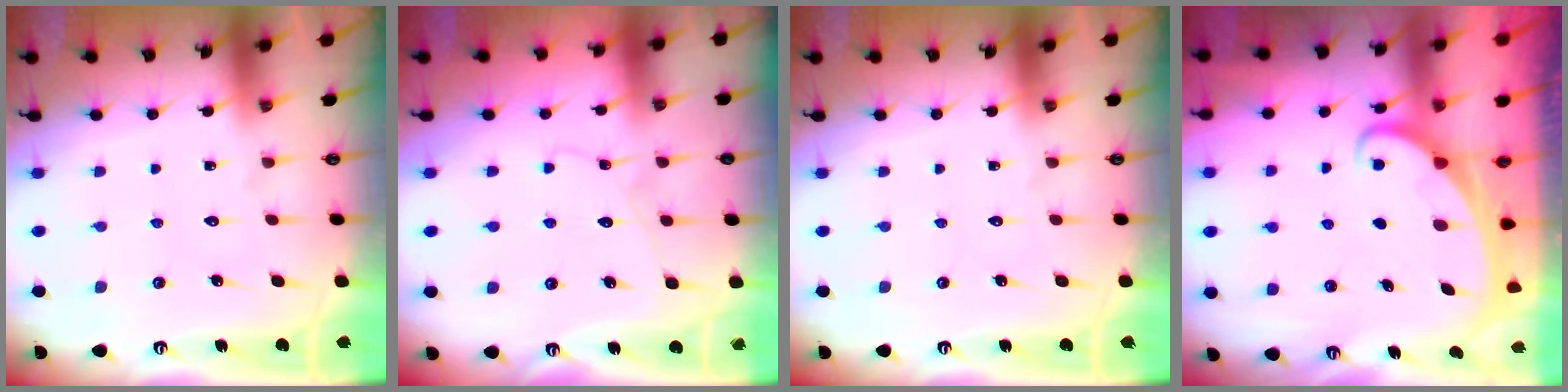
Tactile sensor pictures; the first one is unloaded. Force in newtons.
{"total": 3.6, "press": 3.6, "slide": 0.4}
{"total": 0.0}
{"total": 2.4, "press": 2.4, "slide": 0.3}